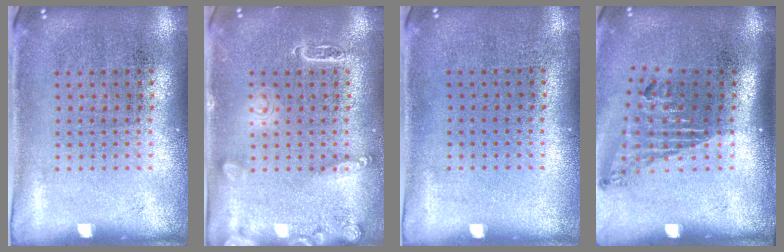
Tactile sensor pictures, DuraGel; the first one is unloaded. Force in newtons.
{"total": 2.5, "press": 2.5, "slide": 0.3}
{"total": 0.0}
{"total": 1.7, "press": 1.1, "slide": 1.3}